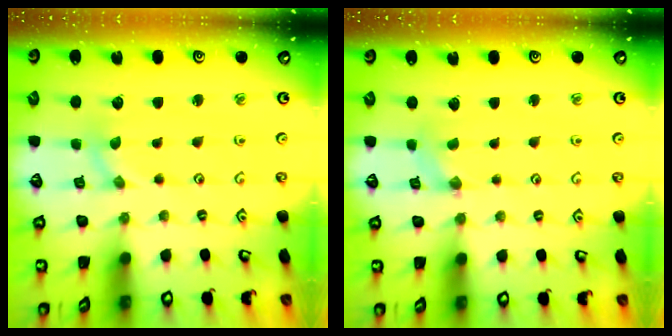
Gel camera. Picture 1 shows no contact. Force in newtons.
{"total": 0.0}